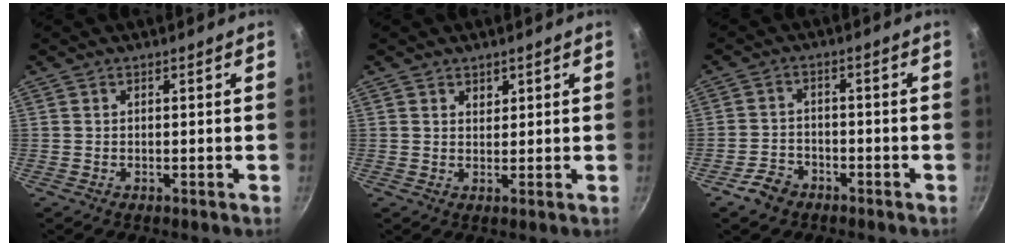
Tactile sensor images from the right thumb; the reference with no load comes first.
{"total": 1.6, "force": [1.0, 1.1, 0.5], "torque": [0.002, -0.006, 0.014]}
{"total": 4.8, "force": [-3.2, 3.2, 1.6], "torque": [-0.020, 0.033, -0.056]}